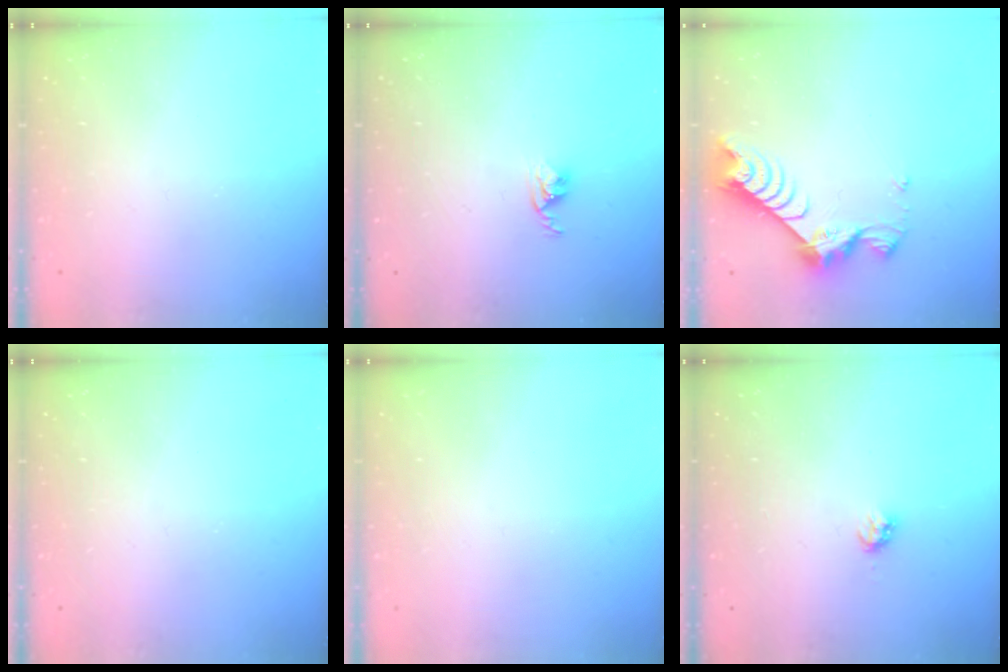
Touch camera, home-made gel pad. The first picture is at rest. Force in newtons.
{"total": 2.9, "press": 2.9, "slide": 0.4}
{"total": 8.1, "press": 8.1, "slide": 0.8}
{"total": 0.0}
{"total": 0.0}
{"total": 2.8, "press": 2.8, "slide": 0.2}